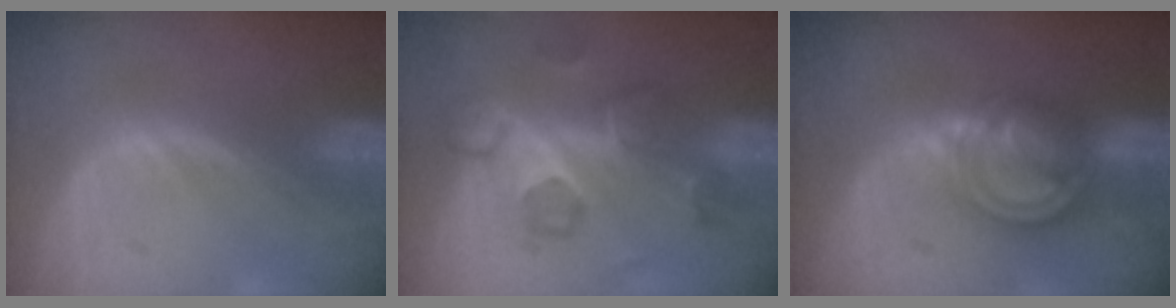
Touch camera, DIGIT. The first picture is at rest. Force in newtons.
{"total": 8.7, "press": 7.6, "slide": 4.2}
{"total": 7.9, "press": 6.7, "slide": 4.0}